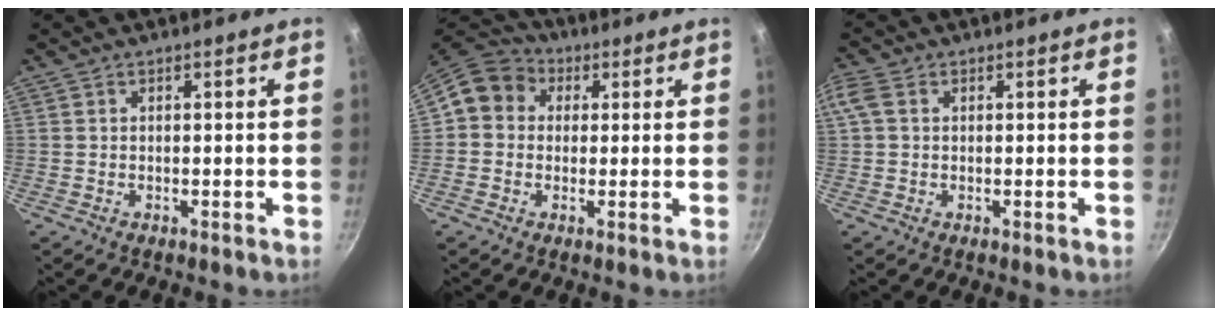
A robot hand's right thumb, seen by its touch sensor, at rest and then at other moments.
{"total": 9.2, "force": [1.8, 8.0, 4.1], "torque": [-0.044, 0.020, 0.007]}
{"total": 3.2, "force": [0.8, 2.3, 2.1], "torque": [-0.045, 0.010, 0.012]}